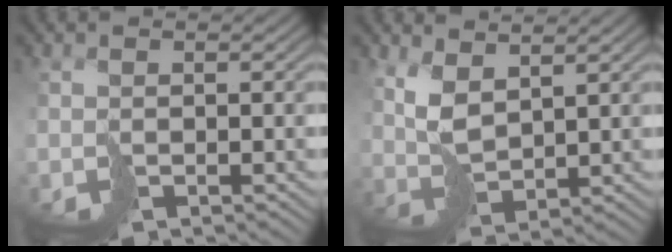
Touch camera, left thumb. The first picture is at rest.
{"total": 5.2, "force": [2.8, 2.4, 3.7], "torque": [-0.094, 0.000, 0.059]}